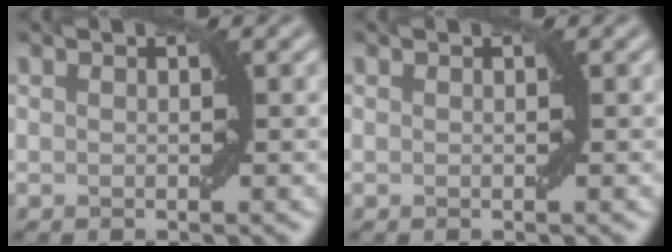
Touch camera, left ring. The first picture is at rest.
{"total": 0.0}